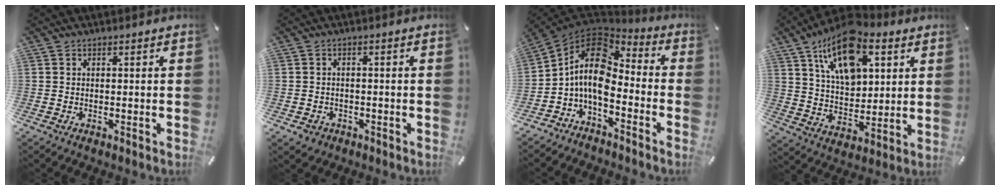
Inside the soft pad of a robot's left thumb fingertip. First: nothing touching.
{"total": 2.4, "force": [-1.2, 2.0, 0.8], "torque": [-0.013, 0.007, -0.025]}
{"total": 12.8, "force": [-1.8, 8.4, 9.5], "torque": [-0.190, 0.013, -0.035]}
{"total": 16.5, "force": [9.1, 9.7, 9.8], "torque": [-0.158, -0.036, 0.162]}